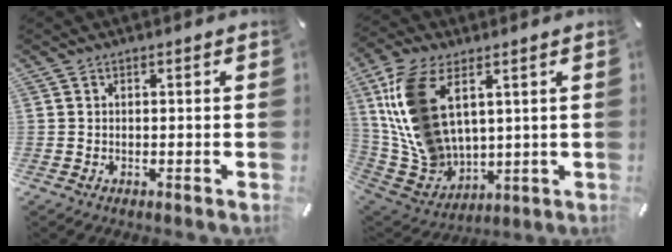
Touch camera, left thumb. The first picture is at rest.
{"total": 17.0, "force": [6.1, 11.7, 10.8], "torque": [-0.260, -0.022, 0.116]}